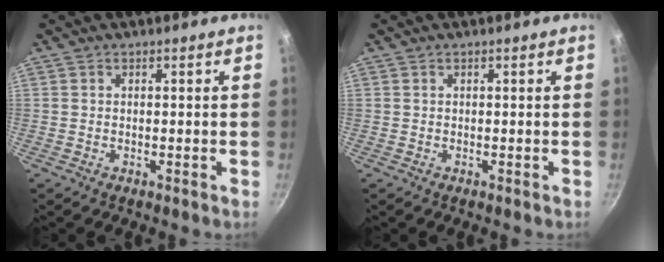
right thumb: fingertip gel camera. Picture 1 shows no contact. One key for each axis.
{"total": 0.0}